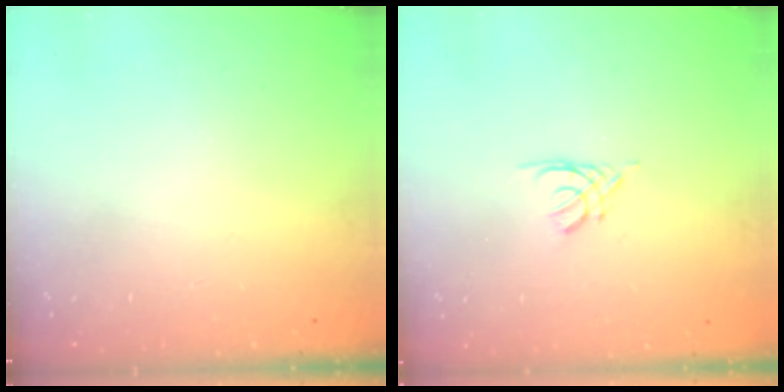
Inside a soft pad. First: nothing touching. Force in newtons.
{"total": 2.1, "press": 2.0, "slide": 0.4}